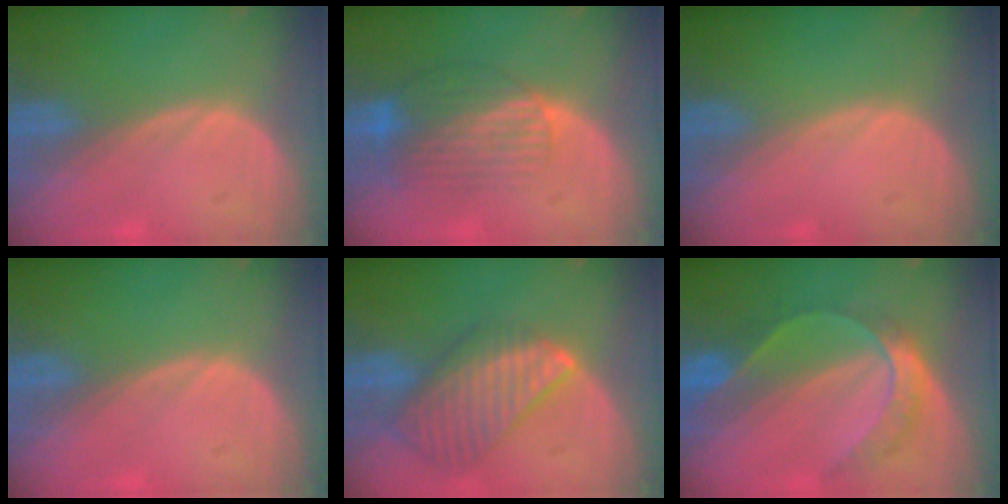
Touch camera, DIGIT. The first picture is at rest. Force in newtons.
{"total": 8.5, "press": 7.2, "slide": 4.5}
{"total": 0.0}
{"total": 0.0}
{"total": 9.7, "press": 8.5, "slide": 4.7}
{"total": 7.8, "press": 6.5, "slide": 4.2}